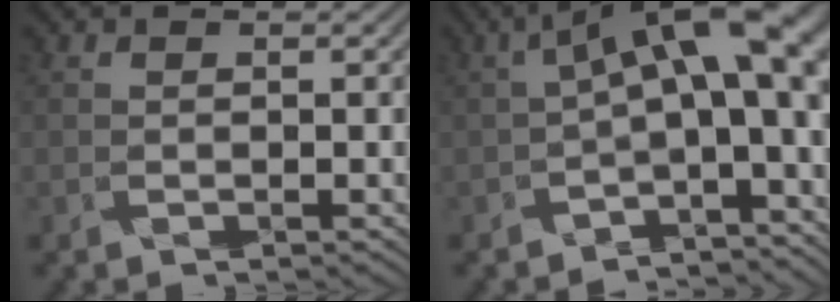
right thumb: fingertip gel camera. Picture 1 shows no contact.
{"total": 11.5, "force": [0.1, 4.6, 10.5], "torque": [-0.161, 0.004, 0.003]}